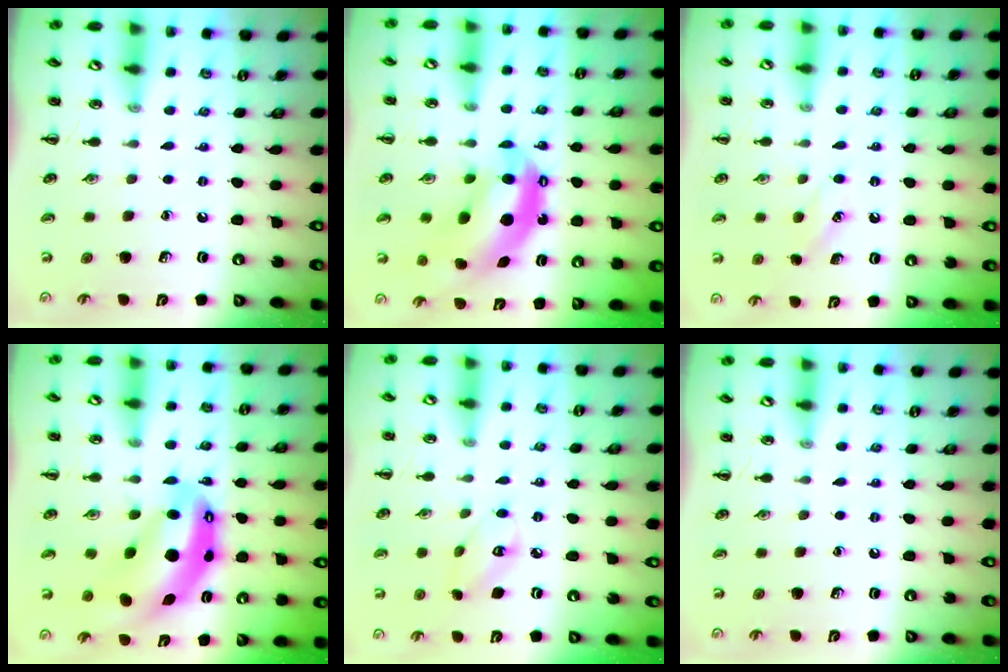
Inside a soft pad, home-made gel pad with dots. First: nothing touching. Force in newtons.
{"total": 11.7, "press": 11.3, "slide": 3.0}
{"total": 6.9, "press": 6.7, "slide": 1.8}
{"total": 10.9, "press": 10.6, "slide": 2.6}
{"total": 4.2, "press": 4.1, "slide": 0.8}
{"total": 0.0}